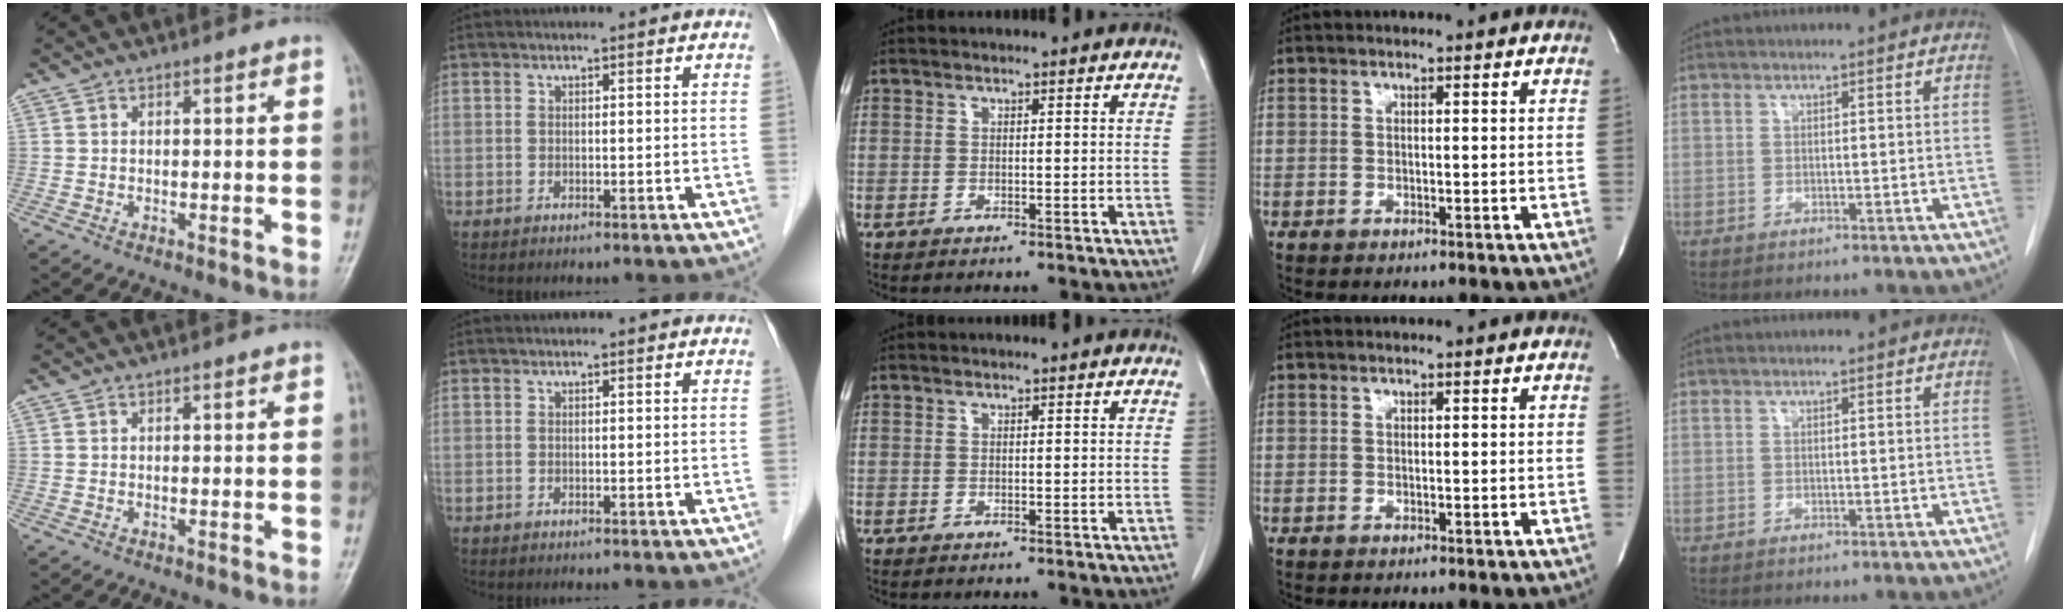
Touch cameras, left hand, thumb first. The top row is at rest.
{}